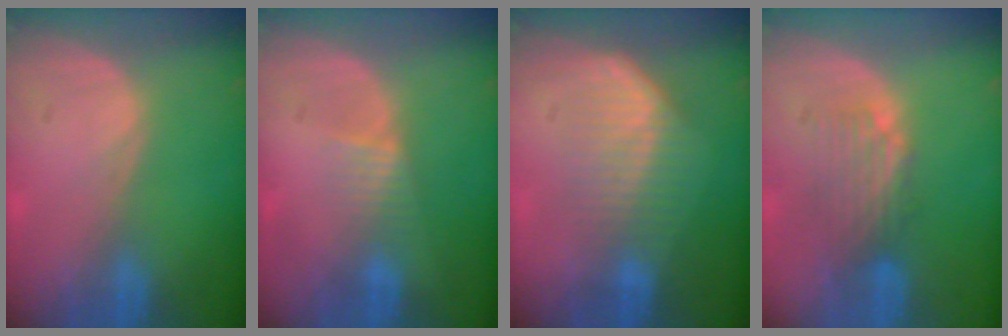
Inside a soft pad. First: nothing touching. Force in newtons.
{"total": 2.6, "press": 2.4, "slide": 0.9}
{"total": 7.6, "press": 6.5, "slide": 3.9}
{"total": 4.6, "press": 3.9, "slide": 2.4}